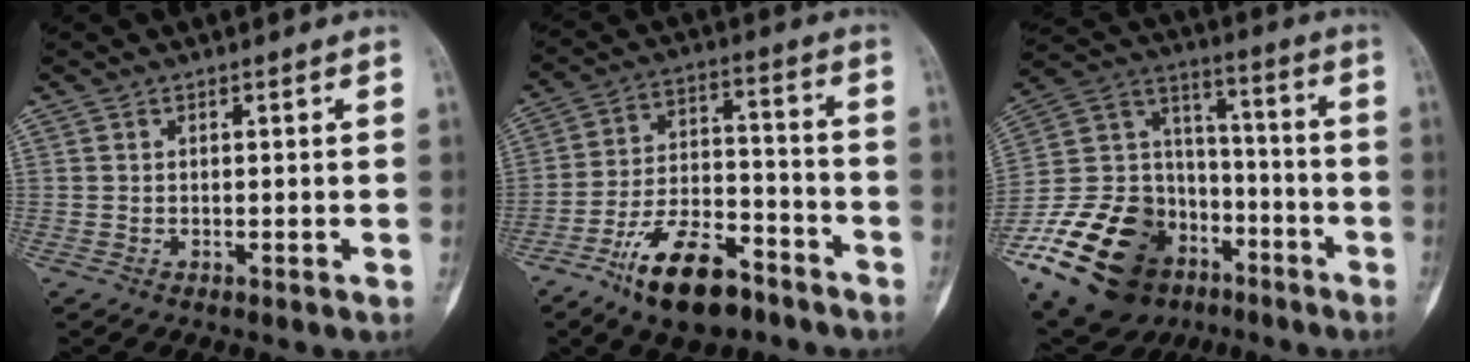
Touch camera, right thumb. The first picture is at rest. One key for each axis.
{"total": 15.7, "fx": -9.9, "fy": 7.1, "fz": 9.8, "tx": -0.156, "ty": 0.072, "tz": -0.172}
{"total": 28.0, "fx": -14.3, "fy": 19.1, "fz": 14.7, "tx": -0.295, "ty": 0.086, "tz": -0.237}